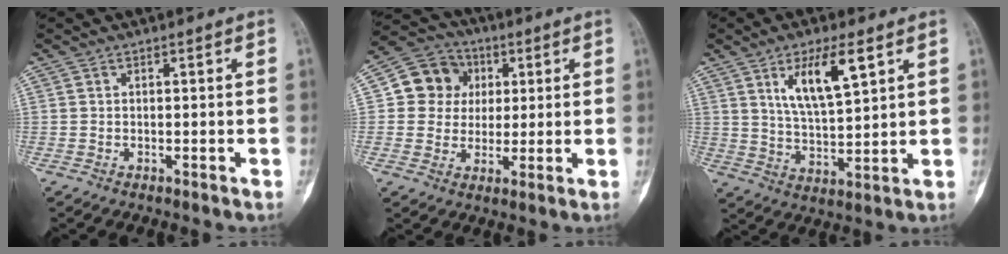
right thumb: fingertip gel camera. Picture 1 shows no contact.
{"total": 10.1, "force": [2.2, 9.3, 3.4], "torque": [-0.021, 0.004, 0.028]}
{"total": 10.8, "force": [5.1, 3.4, 8.9], "torque": [-0.152, -0.027, 0.102]}